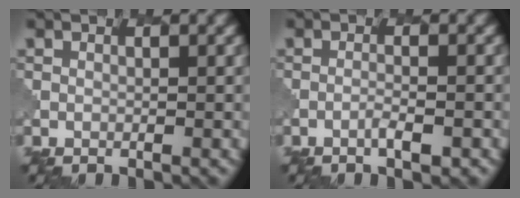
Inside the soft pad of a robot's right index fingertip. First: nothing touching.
{"total": 1.6, "force": [-0.8, 0.3, 1.3], "torque": [-0.020, 0.006, -0.014]}